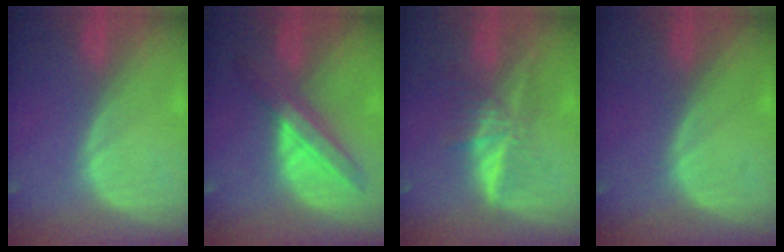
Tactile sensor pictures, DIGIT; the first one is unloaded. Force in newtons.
{"total": 6.6, "press": 6.5, "slide": 1.2}
{"total": 5.9, "press": 5.5, "slide": 2.2}
{"total": 0.0}